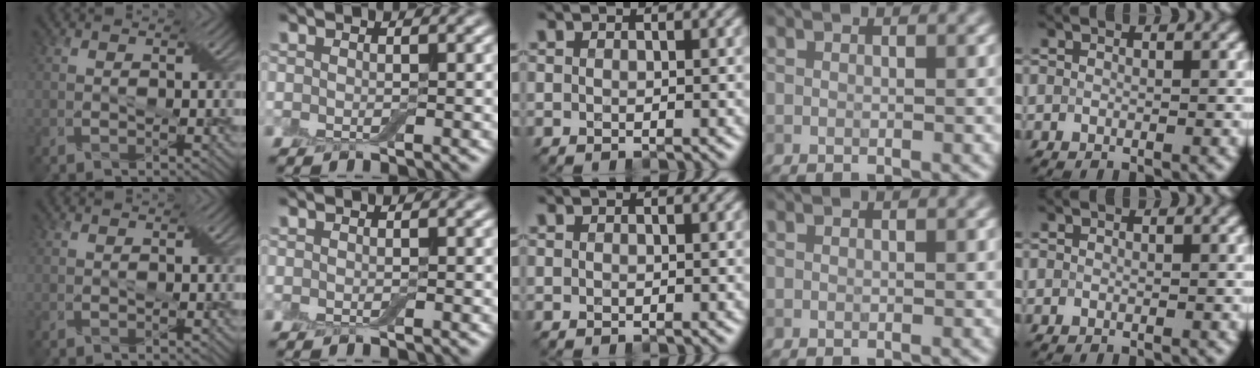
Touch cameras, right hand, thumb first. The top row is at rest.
{}